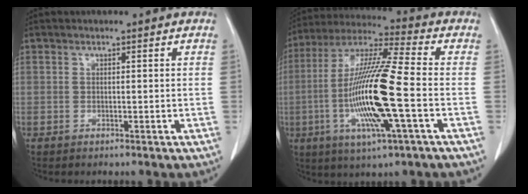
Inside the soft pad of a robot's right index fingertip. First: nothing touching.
{"total": 17.5, "force": [-3.7, 0.8, 17.1], "torque": [-0.348, -0.011, -0.075]}